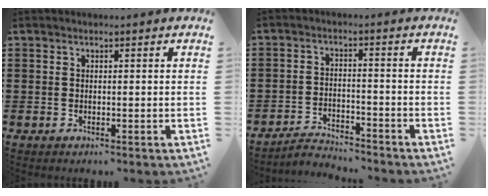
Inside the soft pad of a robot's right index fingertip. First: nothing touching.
{"total": 3.3, "force": [-3.2, 0.4, 0.3], "torque": [-0.012, 0.005, -0.070]}